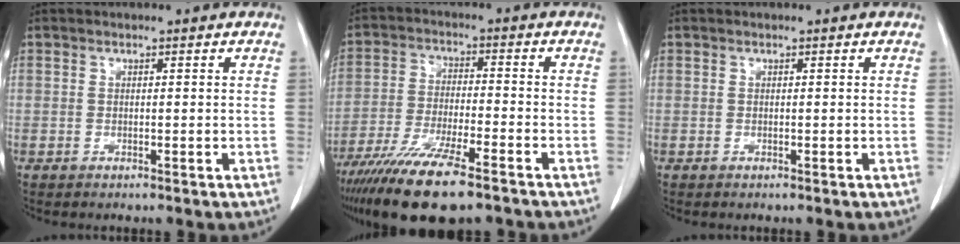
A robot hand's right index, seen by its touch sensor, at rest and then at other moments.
{"total": 14.6, "force": [-10.7, 2.1, 9.7], "torque": [-0.190, -0.042, -0.185]}
{"total": 0.0}